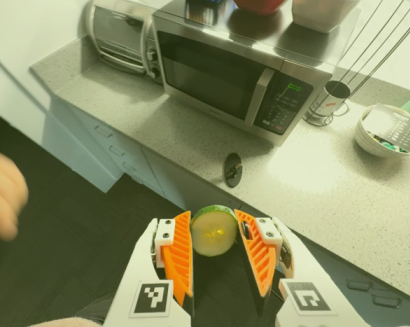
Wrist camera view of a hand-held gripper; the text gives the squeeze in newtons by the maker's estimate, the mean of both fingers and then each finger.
{"total": 9.5, "left": 10.1, "right": 8.9}